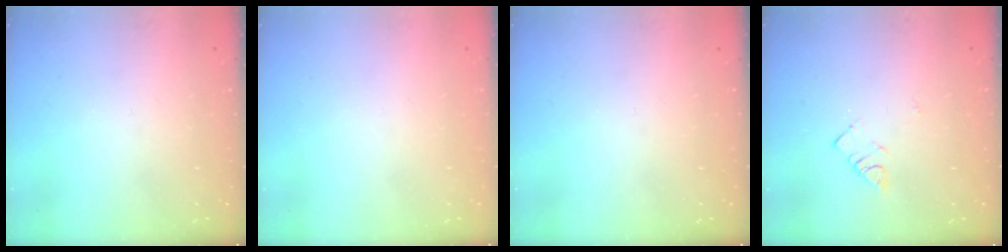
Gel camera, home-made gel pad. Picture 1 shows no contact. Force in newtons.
{"total": 1.5, "press": 1.5, "slide": 0.1}
{"total": 0.0}
{"total": 2.8, "press": 2.7, "slide": 0.4}